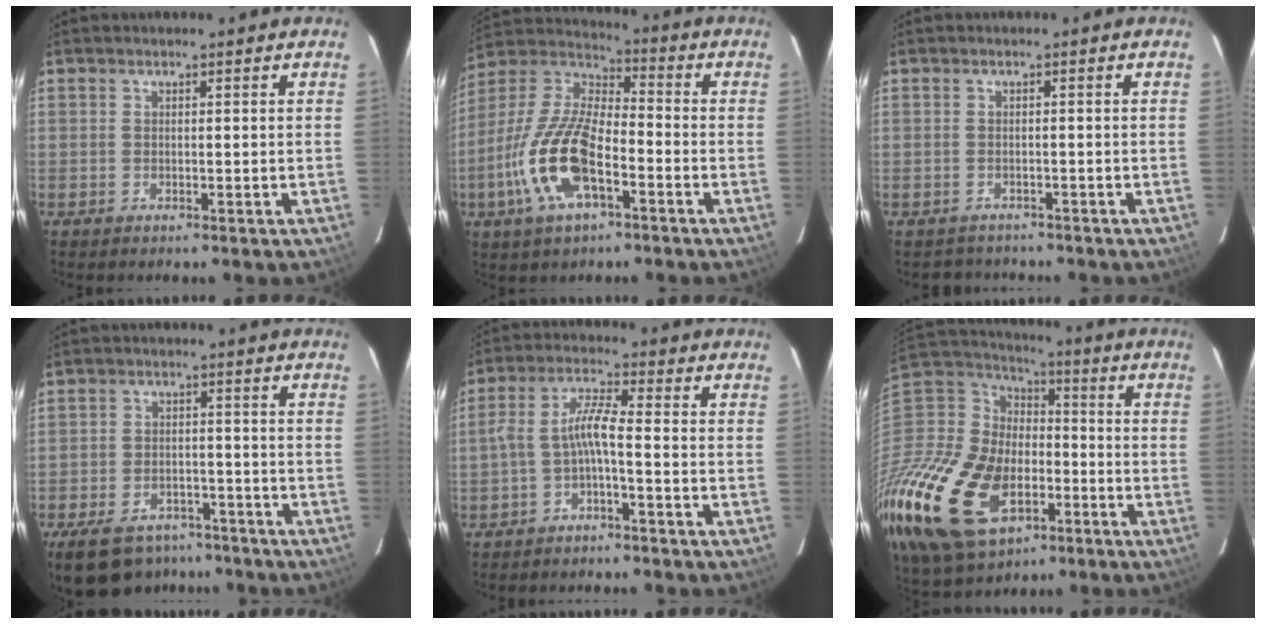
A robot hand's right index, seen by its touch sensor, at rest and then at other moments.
{"total": 16.8, "force": [-6.5, 6.7, 13.9], "torque": [-0.297, -0.008, -0.130]}
{"total": 3.4, "force": [-3.0, 1.6, 0.1], "torque": [-0.004, 0.003, -0.039]}
{"total": 15.4, "force": [-11.4, 8.0, 6.5], "torque": [-0.162, 0.002, -0.162]}
{"total": 5.3, "force": [-2.4, 0.5, 4.7], "torque": [-0.115, 0.015, -0.045]}
{"total": 35.5, "force": [-14.8, 22.7, 22.9], "torque": [-0.556, -0.037, -0.243]}